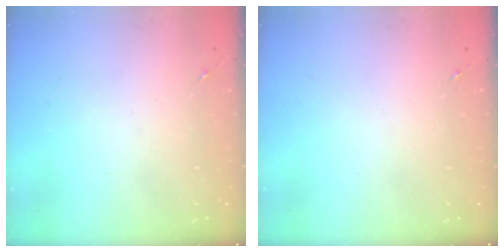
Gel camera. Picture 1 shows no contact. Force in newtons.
{"total": 0.0}